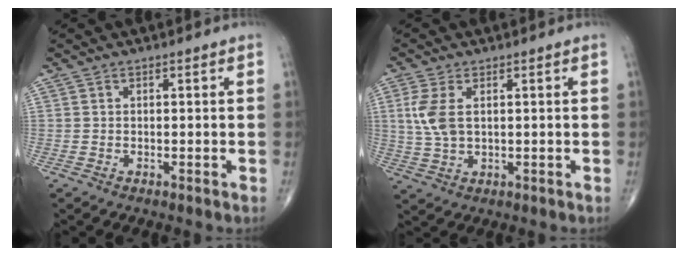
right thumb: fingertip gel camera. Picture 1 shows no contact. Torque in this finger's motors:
{"motor_torque": [-0.14, 0.45, 0.63, 0.26, 0.02]}